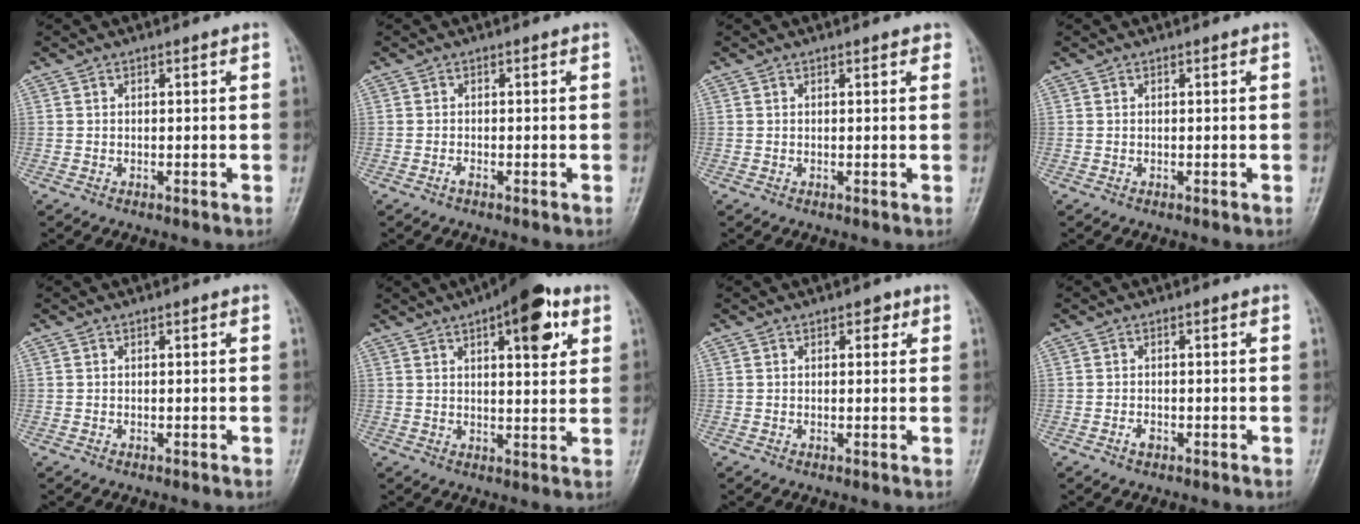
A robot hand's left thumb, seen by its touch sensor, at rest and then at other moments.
{"total": 0.7, "force": [-0.5, 0.2, 0.5], "torque": [-0.008, 0.000, -0.012]}
{"total": 1.2, "force": [0.8, 0.5, 0.7], "torque": [-0.004, -0.002, 0.006]}
{"total": 0.0}
{"total": 0.0}
{"total": 12.0, "force": [5.6, 4.5, 9.6], "torque": [-0.101, -0.013, 0.071]}
{"total": 1.9, "force": [0.9, 1.2, 1.2], "torque": [0.000, 0.000, 0.009]}
{"total": 1.3, "force": [-0.7, 0.8, 0.7], "torque": [-0.011, 0.003, -0.014]}